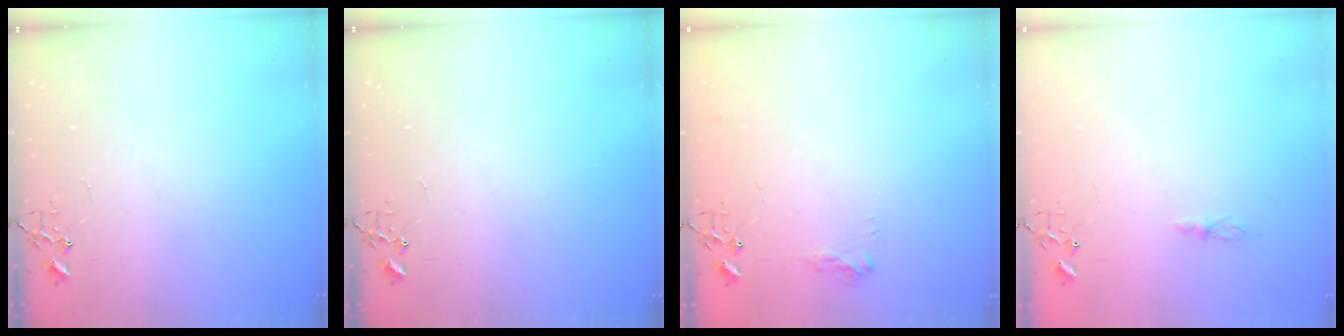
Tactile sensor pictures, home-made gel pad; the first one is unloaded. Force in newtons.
{"total": 0.0}
{"total": 8.2, "press": 8.2, "slide": 0.9}
{"total": 4.4, "press": 4.3, "slide": 0.5}